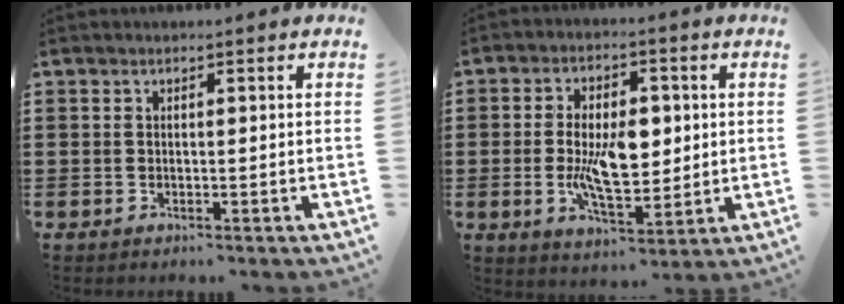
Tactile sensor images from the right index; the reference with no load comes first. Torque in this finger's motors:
{"motor_torque": [2.08, 0.06, 1.05, 0.21]}